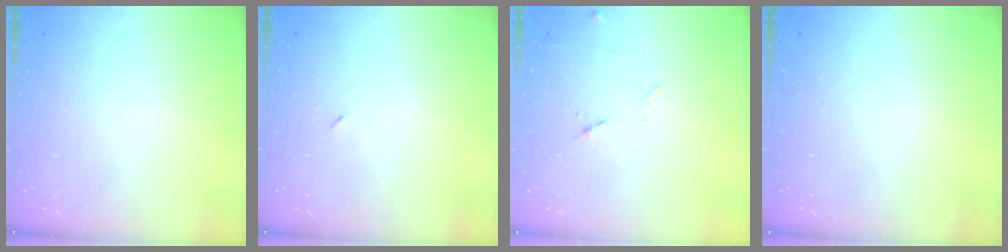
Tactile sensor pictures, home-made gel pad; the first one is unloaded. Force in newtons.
{"total": 2.2, "press": 1.8, "slide": 1.2}
{"total": 5.9, "press": 5.8, "slide": 1.1}
{"total": 1.6, "press": 1.6, "slide": 0.1}